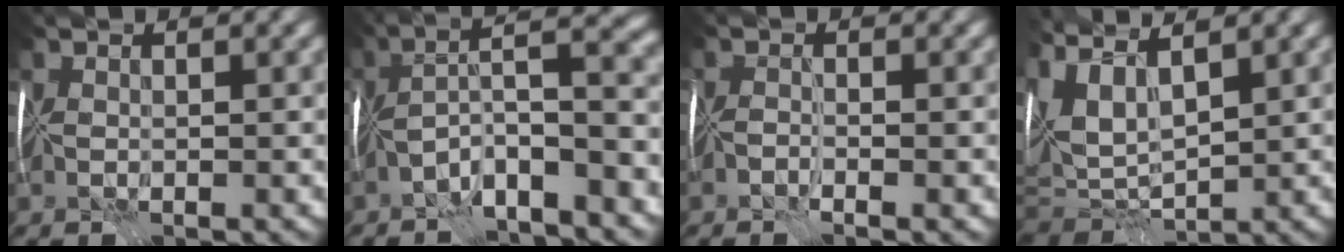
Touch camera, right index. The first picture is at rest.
{"total": 7.3, "force": [-3.8, 0.5, 6.2], "torque": [-0.093, 0.022, -0.074]}
{"total": 1.8, "force": [-1.3, -1.2, -0.4], "torque": [0.001, -0.004, -0.023]}
{"total": 5.6, "force": [2.4, 2.2, 4.5], "torque": [-0.115, 0.000, 0.047]}